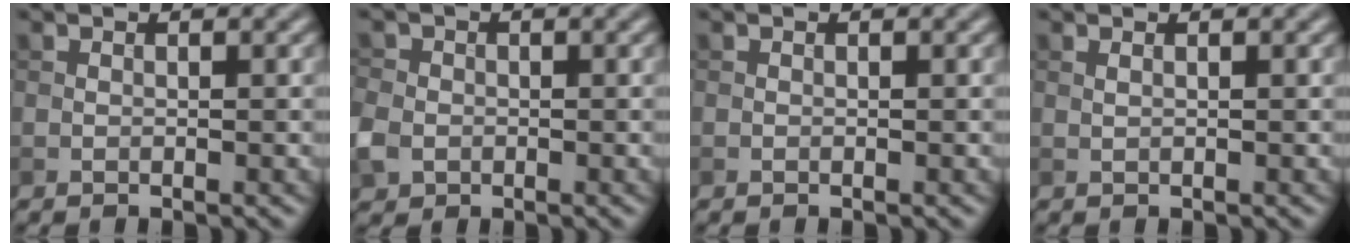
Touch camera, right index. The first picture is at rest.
{"total": 3.0, "force": [-0.8, 2.6, 1.3], "torque": [-0.035, 0.000, -0.022]}
{"total": 0.0}
{"total": 0.5, "force": [0.3, 0.1, 0.4], "torque": [-0.010, 0.000, 0.003]}